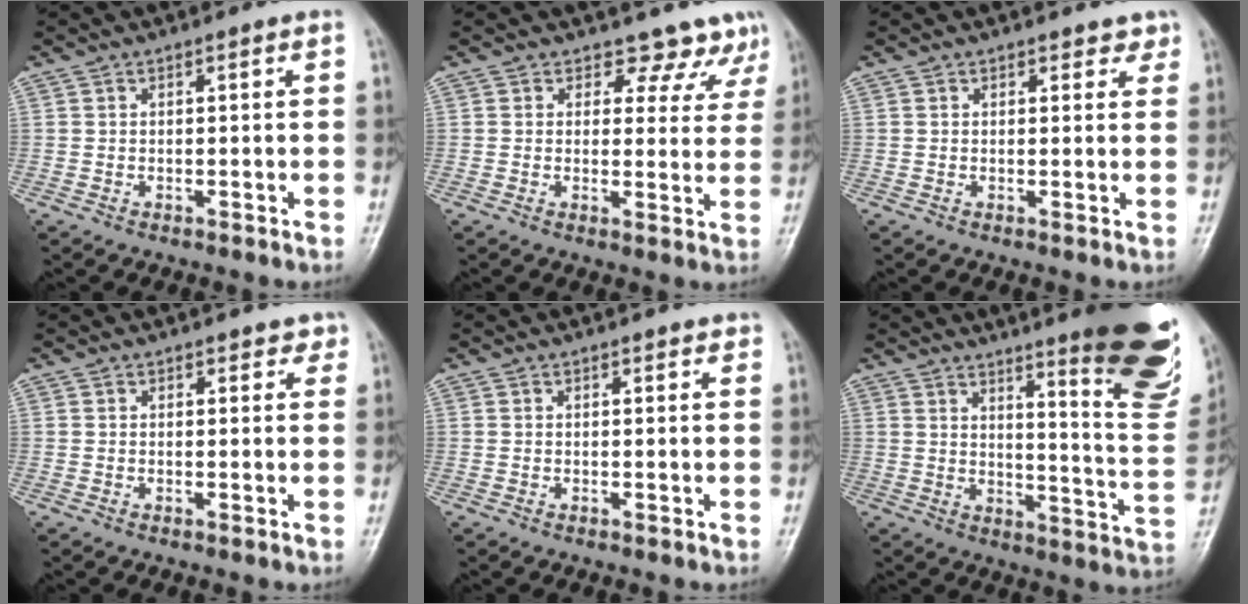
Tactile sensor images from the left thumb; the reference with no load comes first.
{"total": 7.3, "force": [6.0, 4.1, 0.5], "torque": [0.039, -0.030, 0.051]}
{"total": 2.1, "force": [1.6, 1.3, 0.5], "torque": [0.021, -0.006, 0.013]}
{"total": 1.7, "force": [1.2, 1.1, 0.5], "torque": [0.017, -0.004, 0.008]}
{"total": 0.8, "force": [0.6, 0.4, 0.2], "torque": [0.002, -0.004, 0.005]}
{"total": 22.2, "force": [13.4, 4.1, 17.2], "torque": [-0.189, -0.087, 0.174]}